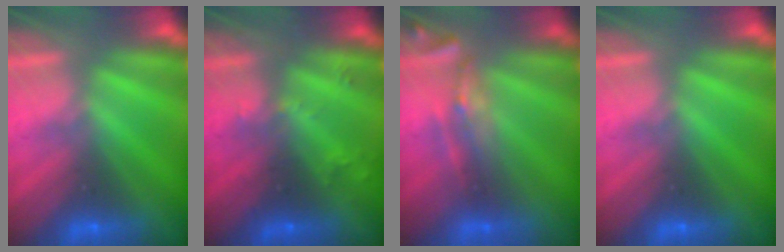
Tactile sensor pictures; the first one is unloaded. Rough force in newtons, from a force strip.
{"total": 2.4}
{"total": 2.5}
{"total": 0.0}